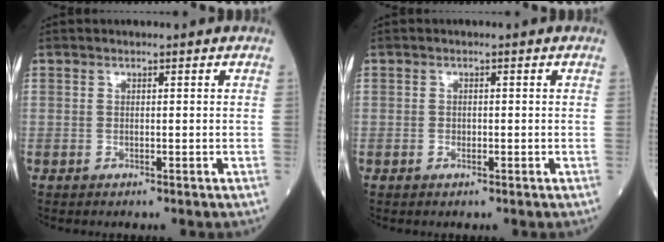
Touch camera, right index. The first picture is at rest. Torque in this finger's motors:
{"motor_torque": [-0.02, 0.03, -0.01, 0.00]}